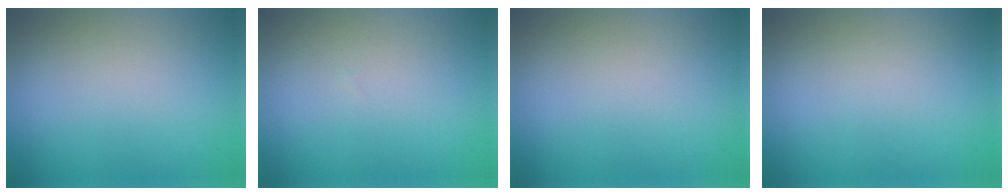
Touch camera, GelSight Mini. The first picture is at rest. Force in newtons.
{"total": 0.0}
{"total": 0.0}
{"total": 0.0}